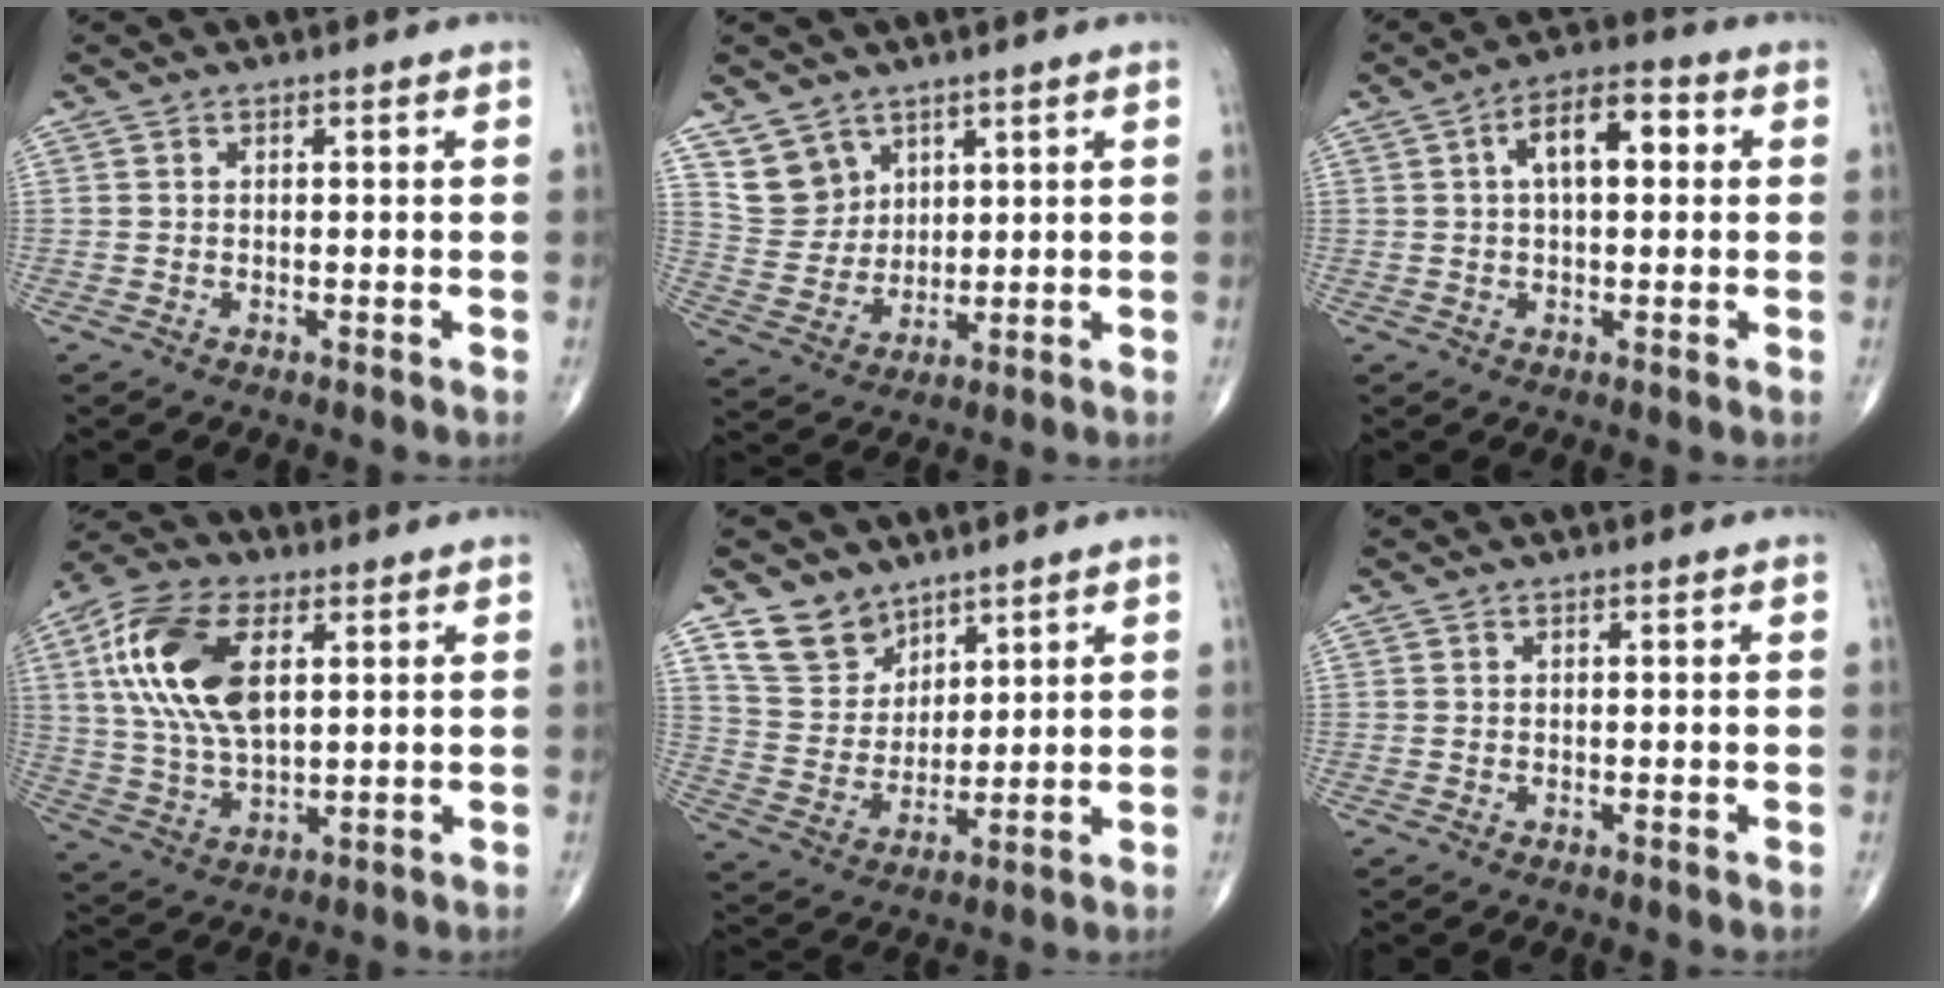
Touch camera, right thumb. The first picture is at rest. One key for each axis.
{"total": 7.3, "fx": 4.9, "fy": 5.3, "fz": 1.2, "tx": 0.007, "ty": -0.039, "tz": 0.106}
{"total": 8.9, "fx": 1.9, "fy": 4.4, "fz": 7.6, "tx": -0.113, "ty": 0.023, "tz": 0.021}
{"total": 17.4, "fx": 4.9, "fy": 9.0, "fz": 14.0, "tx": -0.278, "ty": 0.000, "tz": 0.089}
{"total": 9.1, "fx": 6.7, "fy": 5.8, "fz": 2.1, "tx": -0.014, "ty": -0.046, "tz": 0.141}
{"total": 0.0}